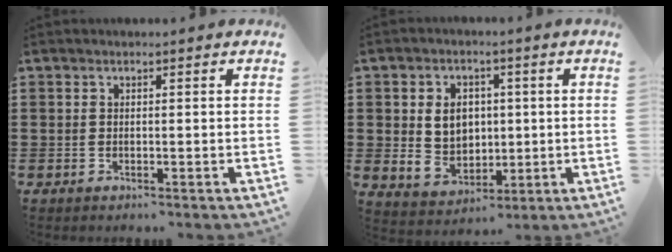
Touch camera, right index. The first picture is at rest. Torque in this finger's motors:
{"motor_torque": [2.14, 0.00, 0.42, 0.06]}